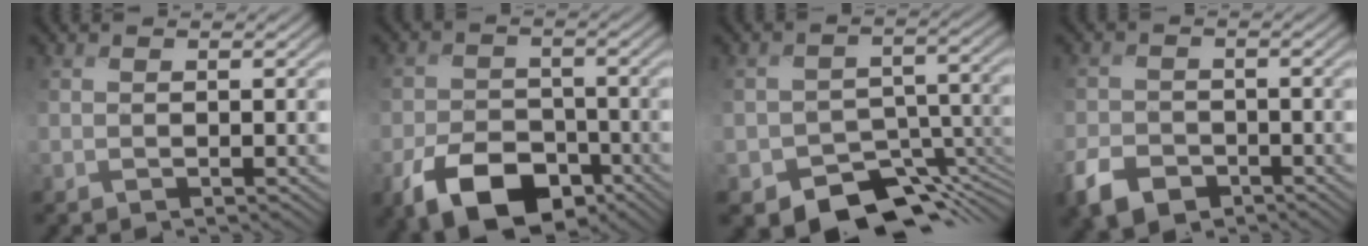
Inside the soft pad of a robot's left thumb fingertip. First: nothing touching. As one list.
[{"total": 9.7, "force": [-5.4, 5.8, 5.5], "torque": [-0.105, -0.016, -0.096]}, {"total": 10.7, "force": [-7.5, 5.8, 4.9], "torque": [-0.073, -0.030, -0.112]}, {"total": 5.4, "force": [-3.3, 3.5, 2.4], "torque": [-0.055, -0.007, -0.070]}]